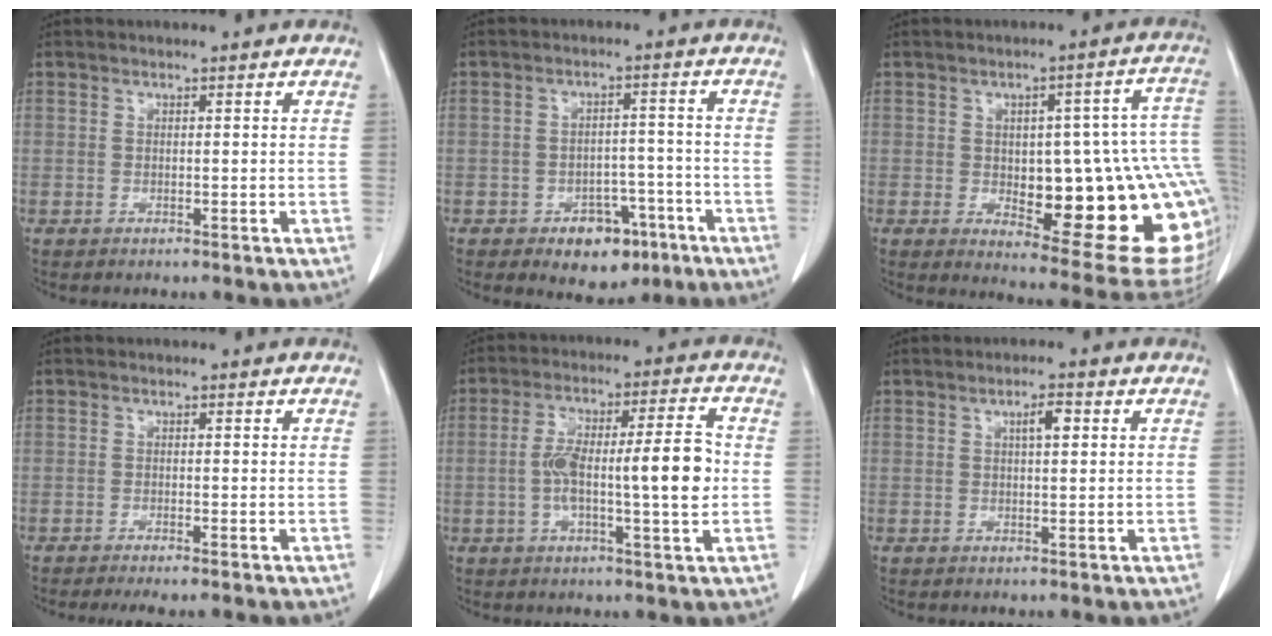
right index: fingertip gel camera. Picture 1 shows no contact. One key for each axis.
{"total": 7.1, "fx": -4.2, "fy": 4.2, "fz": 3.9, "tx": -0.046, "ty": 0.014, "tz": -0.054}
{"total": 23.2, "fx": -2.8, "fy": 6.9, "fz": 22.0, "tx": -0.192, "ty": 0.021, "tz": -0.011}
{"total": 3.1, "fx": -2.5, "fy": 0.0, "fz": 1.8, "tx": -0.025, "ty": -0.007, "tz": -0.037}
{"total": 12.7, "fx": -0.8, "fy": 2.0, "fz": 12.6, "tx": -0.210, "ty": 0.021, "tz": -0.014}
{"total": 2.5, "fx": 0.9, "fy": 0.5, "fz": 2.3, "tx": -0.040, "ty": 0.002, "tz": 0.014}